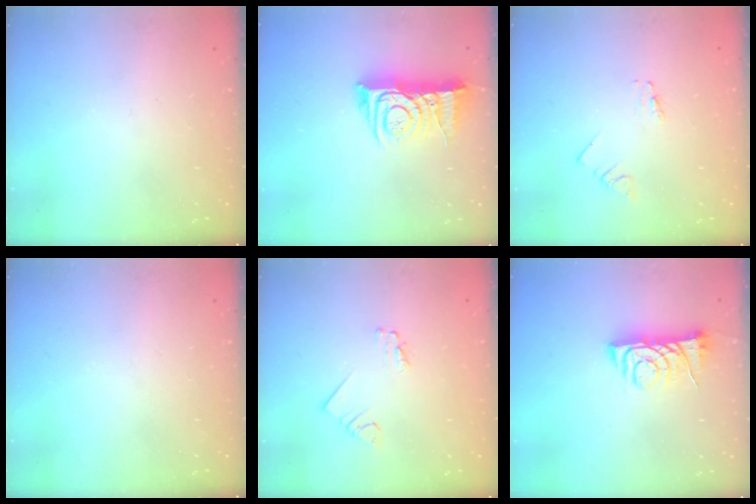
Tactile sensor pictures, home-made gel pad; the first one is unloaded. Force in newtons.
{"total": 11.0, "press": 10.9, "slide": 1.6}
{"total": 0.6, "press": 0.6, "slide": 0.1}
{"total": 0.0}
{"total": 1.6, "press": 1.6, "slide": 0.2}
{"total": 7.6, "press": 7.5, "slide": 1.0}